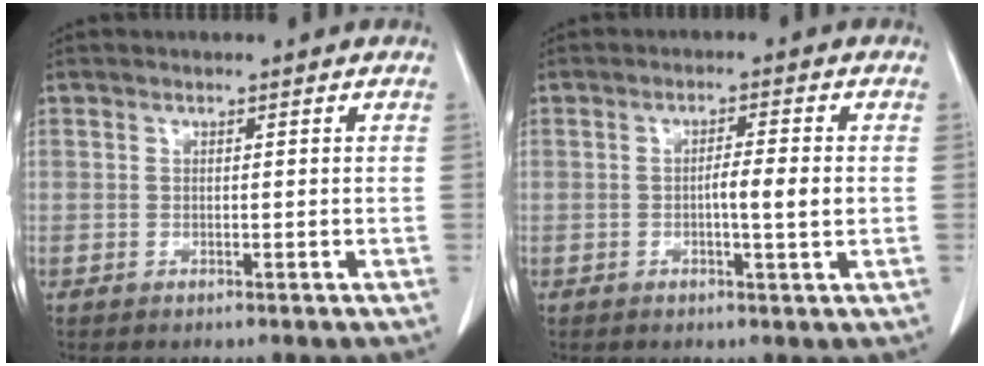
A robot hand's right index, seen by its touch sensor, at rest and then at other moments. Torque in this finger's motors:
{"motor_torque": [0.56, -0.15, 0.11, 0.04]}